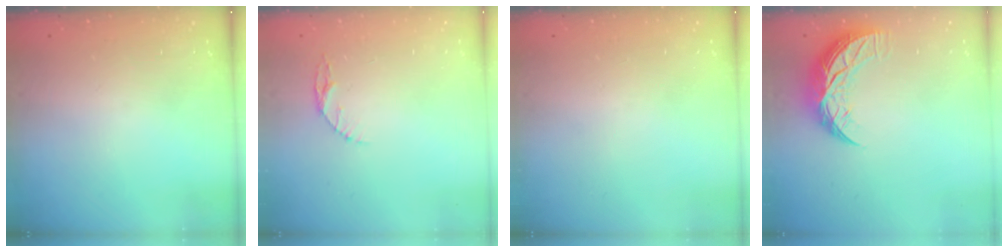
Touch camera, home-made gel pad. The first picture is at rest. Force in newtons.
{"total": 4.7, "press": 4.7, "slide": 0.6}
{"total": 0.0}
{"total": 10.1, "press": 10.0, "slide": 0.9}